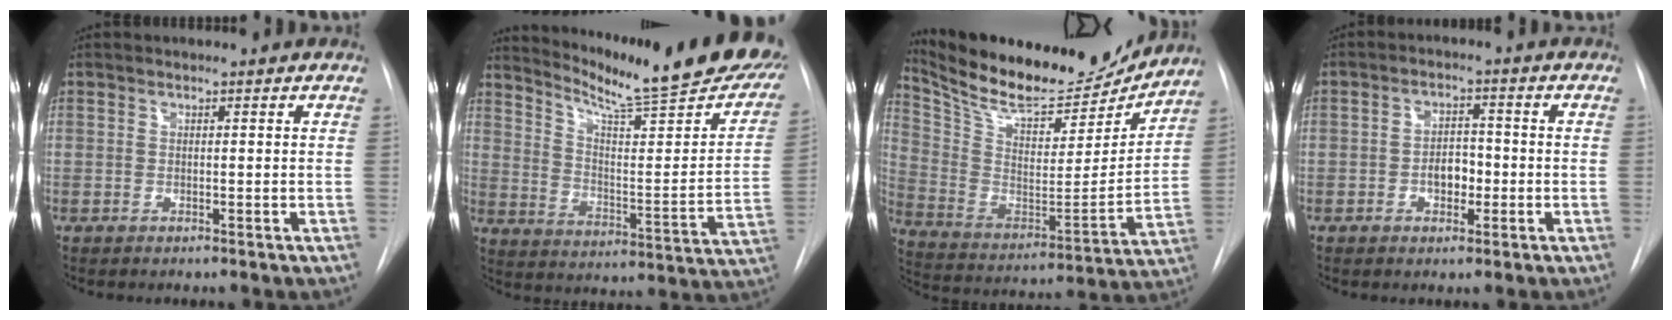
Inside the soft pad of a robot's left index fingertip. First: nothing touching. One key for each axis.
{"total": 26.1, "fx": 22.0, "fy": 2.6, "fz": 13.9, "tx": -0.206, "ty": -0.085, "tz": 0.284}
{"total": 21.7, "fx": 19.6, "fy": 5.1, "fz": 7.8, "tx": -0.146, "ty": -0.026, "tz": 0.311}
{"total": 4.0, "fx": -1.7, "fy": 2.3, "fz": 2.7, "tx": -0.040, "ty": 0.004, "tz": -0.026}